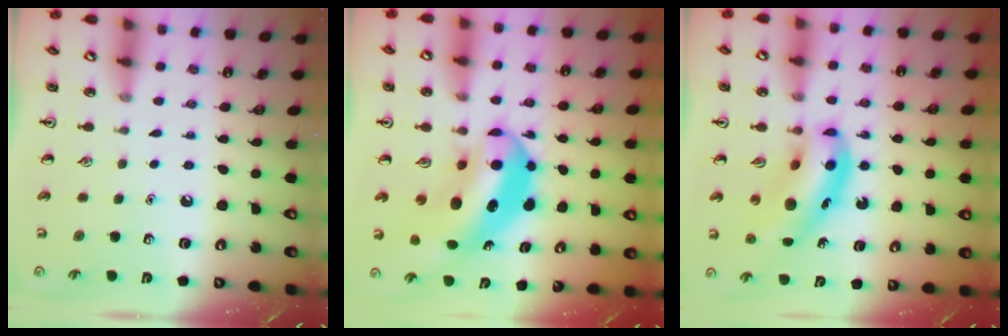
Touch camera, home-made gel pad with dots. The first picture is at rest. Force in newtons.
{"total": 9.5, "press": 9.2, "slide": 2.6}
{"total": 11.9, "press": 11.4, "slide": 3.3}